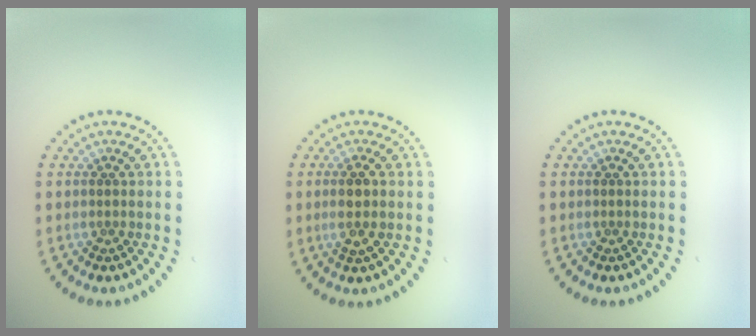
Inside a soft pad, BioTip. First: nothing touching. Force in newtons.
{"total": 2.1, "press": 1.9, "slide": 0.9}
{"total": 0.0}